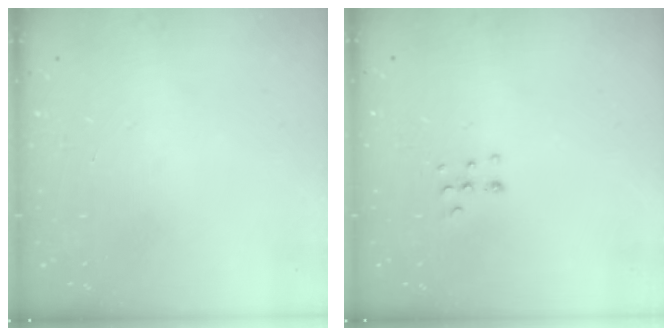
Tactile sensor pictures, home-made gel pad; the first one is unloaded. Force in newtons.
{"total": 4.3, "press": 4.2, "slide": 1.1}